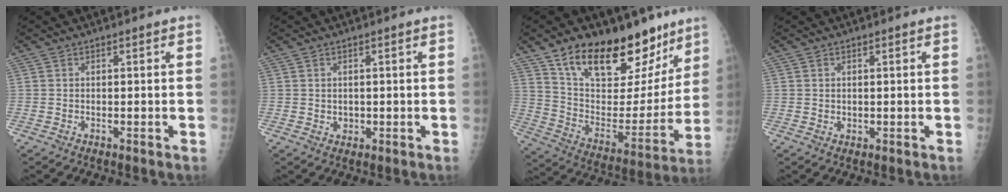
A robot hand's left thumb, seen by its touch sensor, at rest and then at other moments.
{"total": 1.4, "force": [0.1, 1.3, 0.6], "torque": [-0.008, -0.001, 0.006]}
{"total": 26.3, "force": [17.7, 12.8, 14.7], "torque": [-0.176, -0.072, 0.288]}
{"total": 0.7, "force": [0.3, 0.6, 0.3], "torque": [-0.001, -0.002, 0.004]}